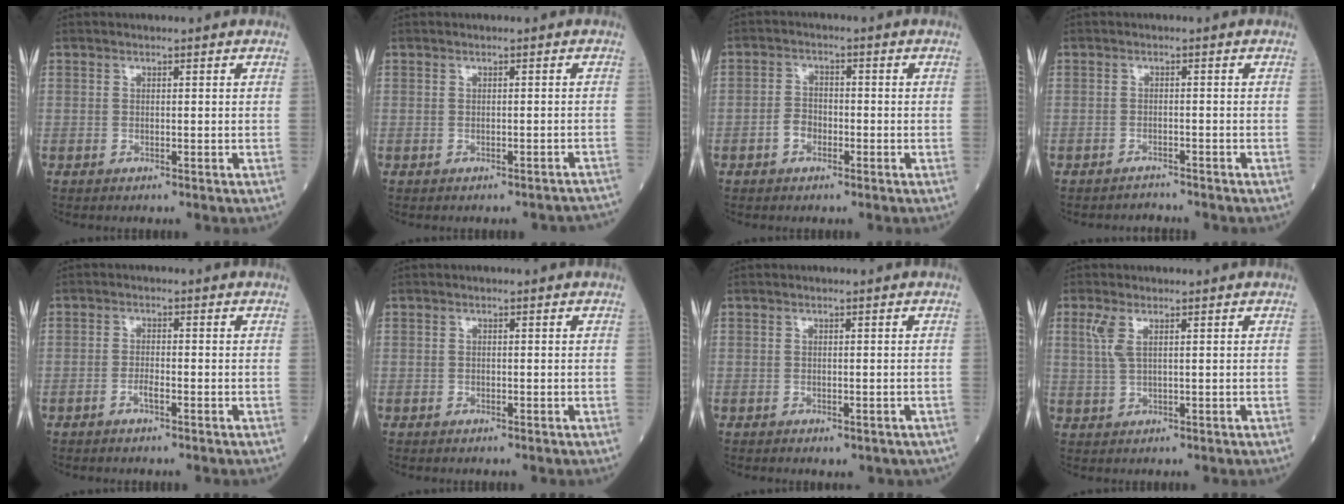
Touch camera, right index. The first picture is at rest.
{"total": 5.0, "force": [-4.7, 1.4, 0.8], "torque": [0.000, 0.003, -0.042]}
{"total": 2.9, "force": [-1.3, 2.1, 1.6], "torque": [-0.026, 0.010, -0.026]}
{"total": 1.6, "force": [-1.5, 0.0, -0.6], "torque": [0.010, -0.009, -0.023]}
{"total": 1.6, "force": [-1.0, 0.3, 1.3], "torque": [-0.023, 0.001, -0.019]}
{"total": 0.0}
{"total": 2.3, "force": [-1.6, 1.1, 1.2], "torque": [-0.010, -0.003, -0.015]}
{"total": 3.1, "force": [1.4, 0.9, 2.6], "torque": [-0.070, 0.008, 0.036]}